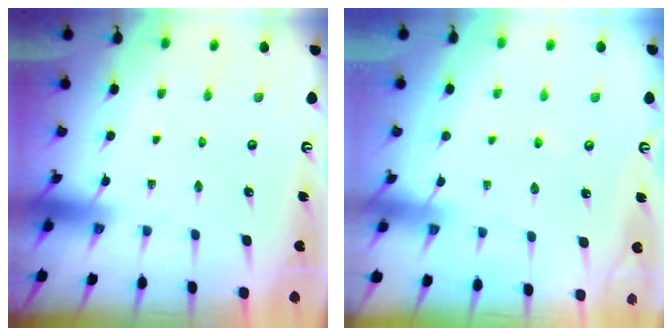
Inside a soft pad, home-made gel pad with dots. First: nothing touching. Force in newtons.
{"total": 2.4, "press": 2.4, "slide": 0.5}